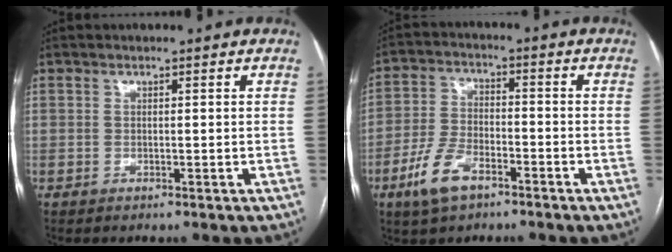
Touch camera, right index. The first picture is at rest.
{"total": 8.2, "force": [-4.9, 3.8, 5.4], "torque": [-0.126, 0.001, -0.093]}